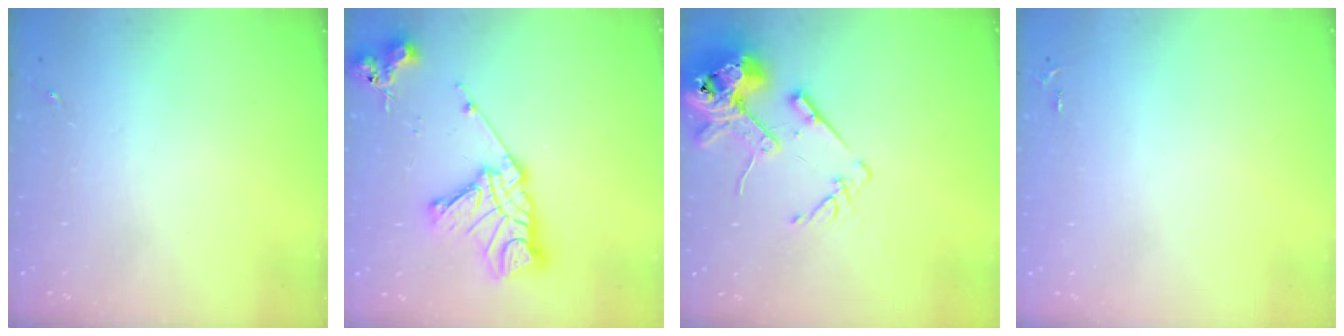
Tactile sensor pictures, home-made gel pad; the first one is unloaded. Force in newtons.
{"total": 19.3, "press": 19.2, "slide": 1.8}
{"total": 15.2, "press": 14.9, "slide": 2.8}
{"total": 2.5, "press": 2.5, "slide": 0.3}